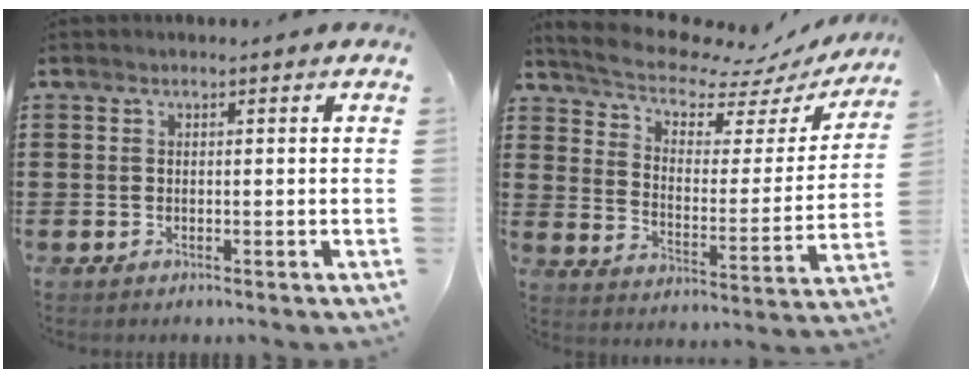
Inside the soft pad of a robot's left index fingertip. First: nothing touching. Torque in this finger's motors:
{"motor_torque": [2.14, 0.00, 0.36, 0.08]}